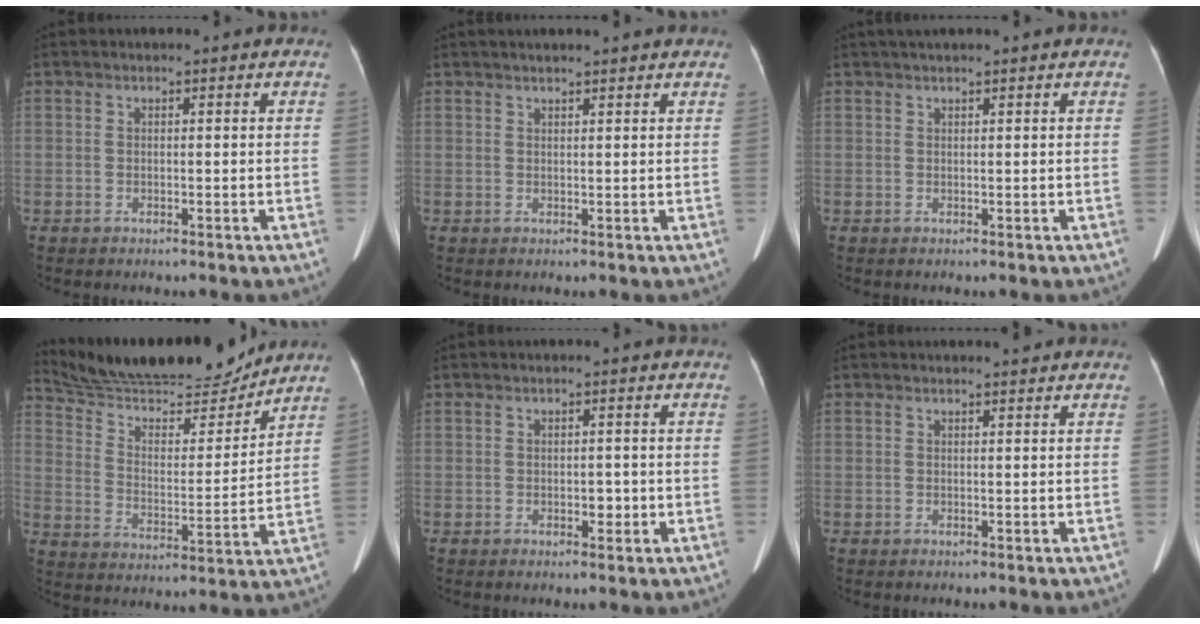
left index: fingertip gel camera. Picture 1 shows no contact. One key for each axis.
{"total": 6.4, "fx": 5.6, "fy": 0.6, "fz": 3.1, "tx": -0.044, "ty": 0.028, "tz": 0.071}
{"total": 2.7, "fx": 2.1, "fy": -0.1, "fz": 1.6, "tx": -0.019, "ty": 0.029, "tz": 0.037}
{"total": 19.5, "fx": 18.1, "fy": 2.4, "fz": 6.8, "tx": -0.118, "ty": -0.011, "tz": 0.285}
{"total": 1.6, "fx": -0.8, "fy": 0.9, "fz": 1.2, "tx": -0.017, "ty": -0.001, "tz": -0.009}
{"total": 1.1, "fx": 1.0, "fy": 0.0, "fz": 0.5, "tx": -0.009, "ty": 0.002, "tz": 0.016}